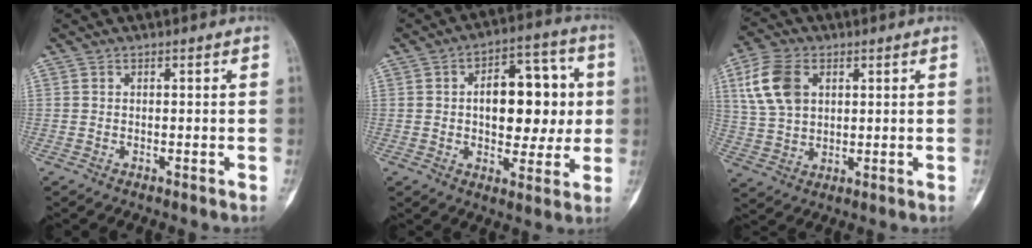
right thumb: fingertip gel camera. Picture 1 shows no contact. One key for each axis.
{"total": 15.4, "fx": 1.2, "fy": 8.9, "fz": 12.5, "tx": -0.126, "ty": 0.018, "tz": 0.015}
{"total": 10.8, "fx": 3.6, "fy": 7.3, "fz": 7.2, "tx": -0.134, "ty": -0.002, "tz": 0.072}